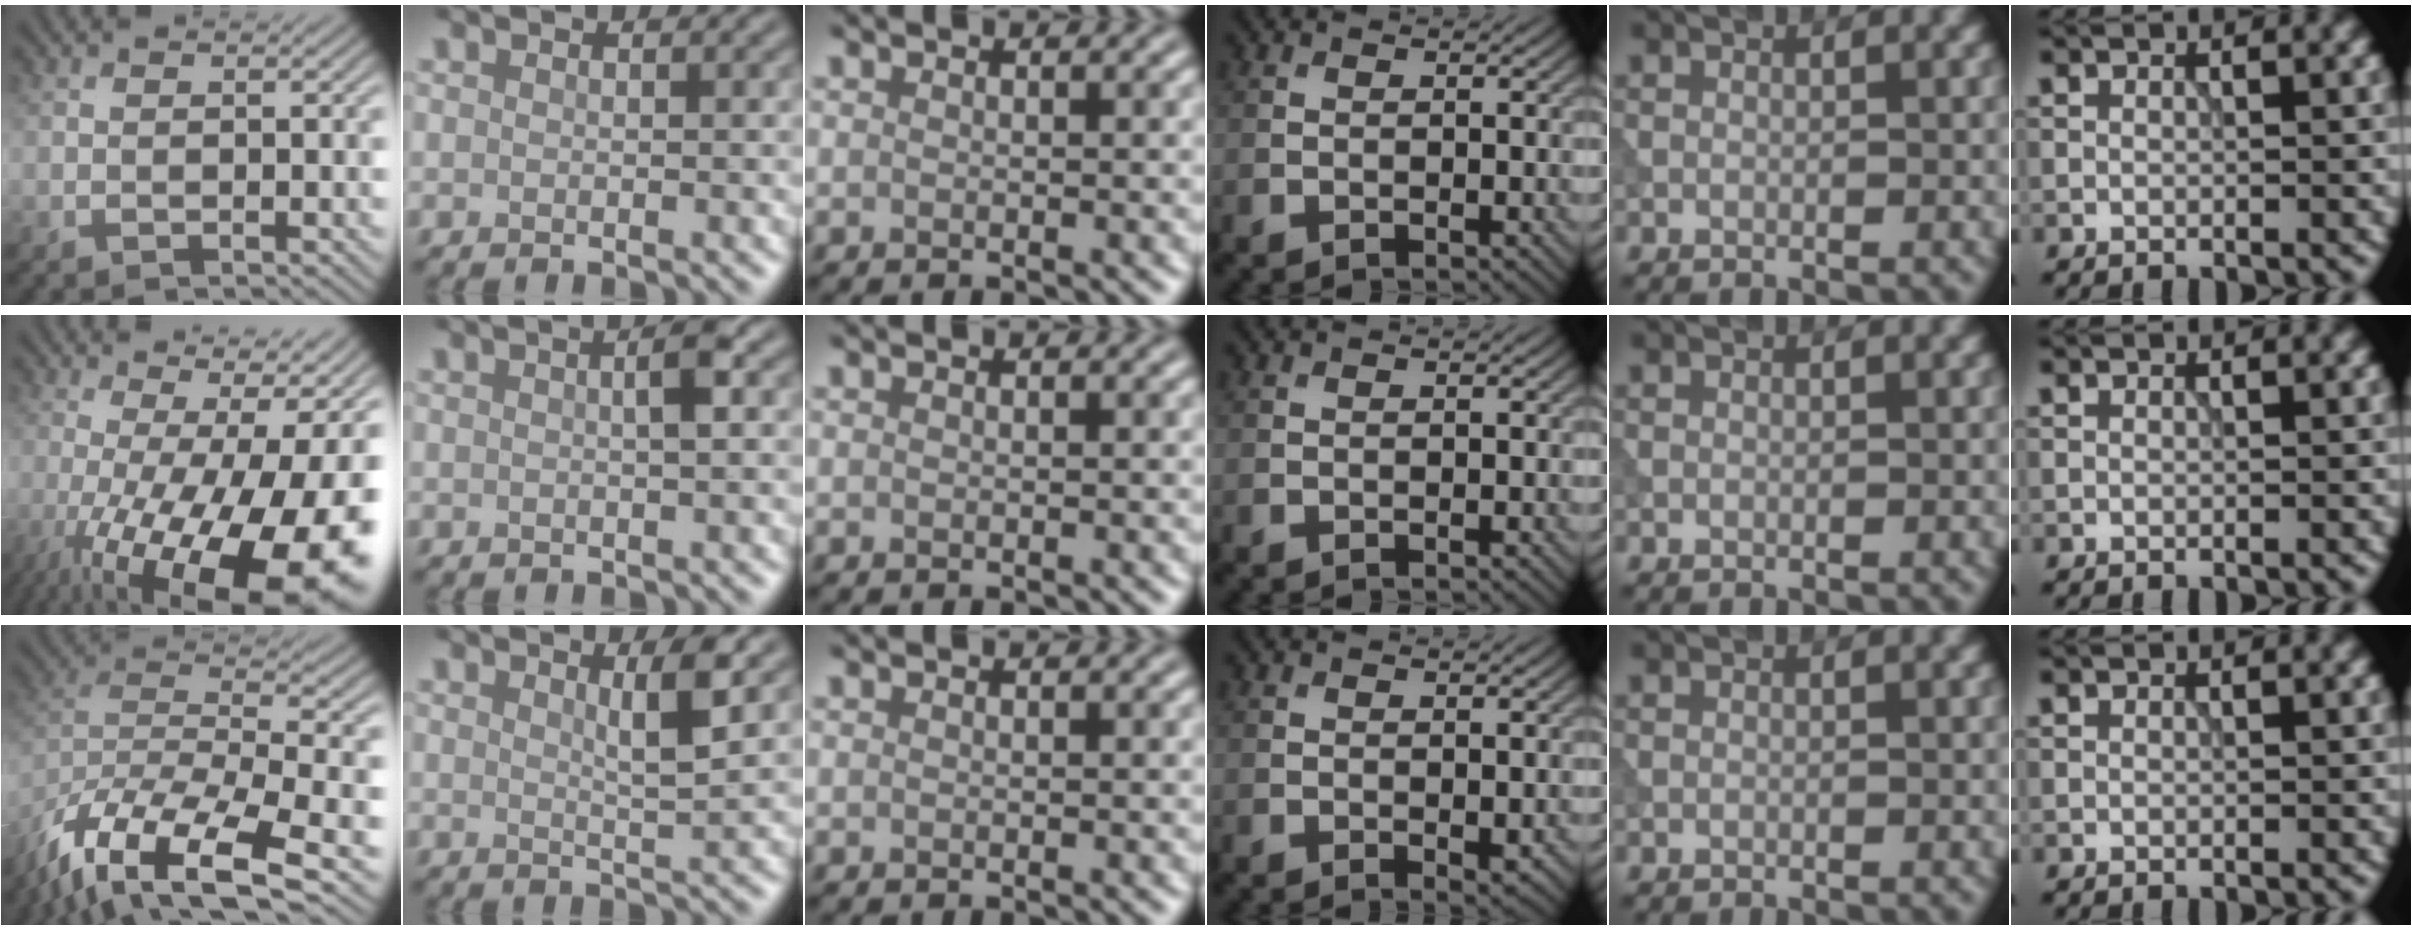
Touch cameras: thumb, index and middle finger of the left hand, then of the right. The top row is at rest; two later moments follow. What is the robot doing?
{"motion": "extract", "object": "tissue"}